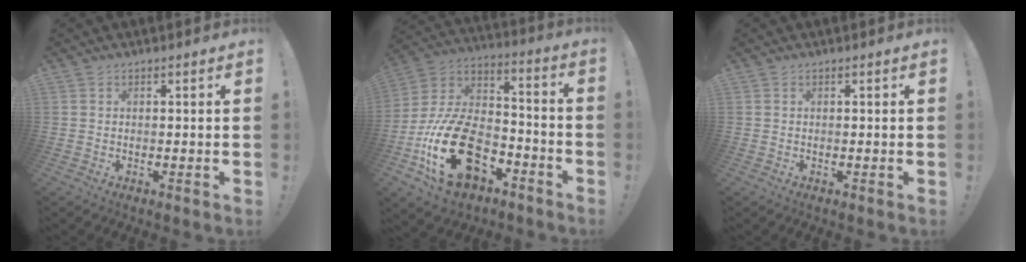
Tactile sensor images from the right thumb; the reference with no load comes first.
{"total": 26.2, "force": [-10.2, 16.3, 17.9], "torque": [-0.333, 0.065, -0.156]}
{"total": 0.0}